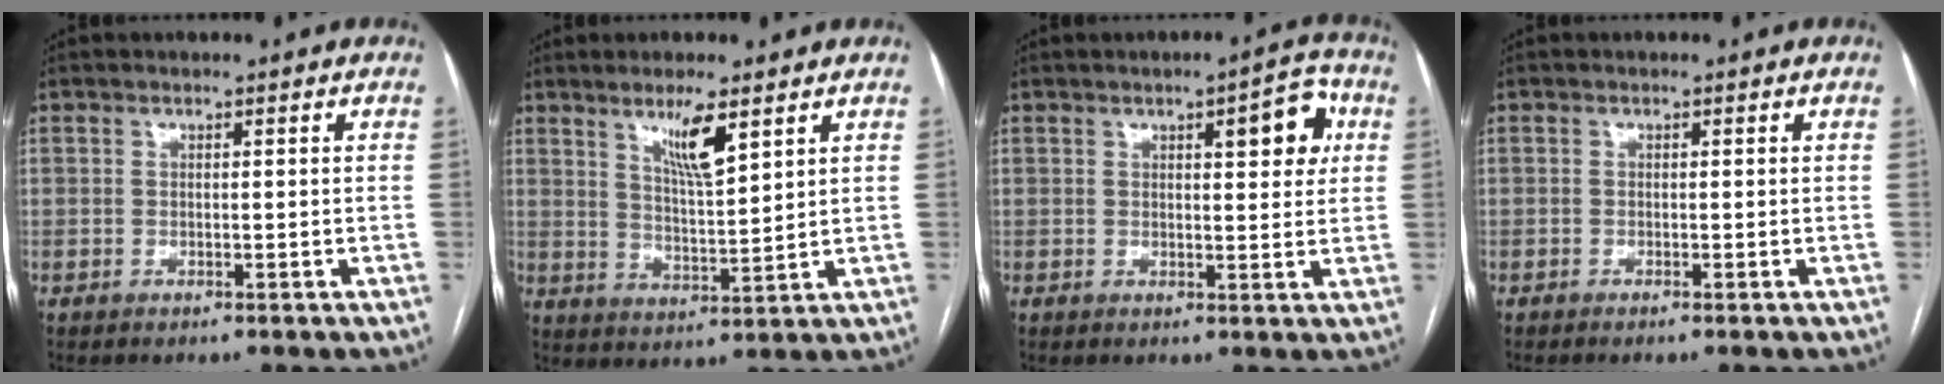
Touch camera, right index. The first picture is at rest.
{"total": 6.8, "force": [4.0, 0.7, 5.4], "torque": [-0.100, -0.010, 0.075]}
{"total": 6.6, "force": [2.3, 1.8, 5.9], "torque": [-0.072, 0.010, 0.026]}
{"total": 0.5, "force": [-0.3, -0.1, 0.4], "torque": [-0.008, 0.000, -0.007]}